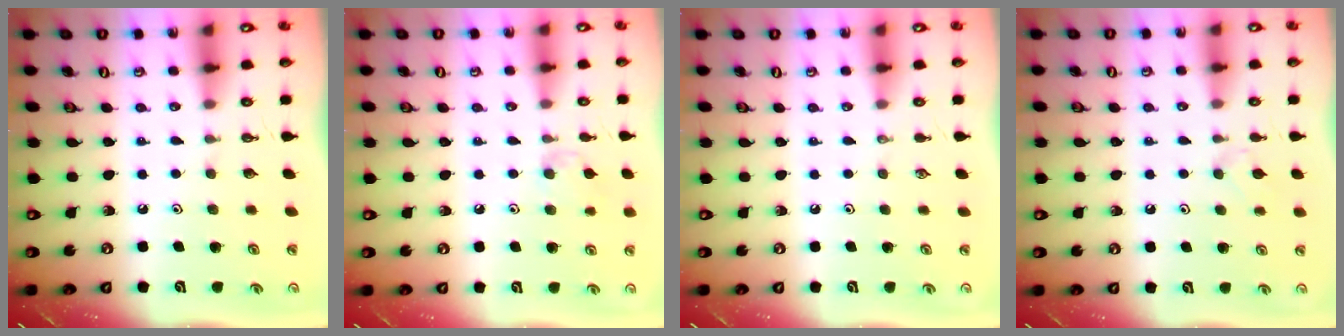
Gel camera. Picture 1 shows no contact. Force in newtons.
{"total": 6.1, "press": 6.0, "slide": 0.9}
{"total": 0.0}
{"total": 3.3, "press": 3.2, "slide": 0.6}